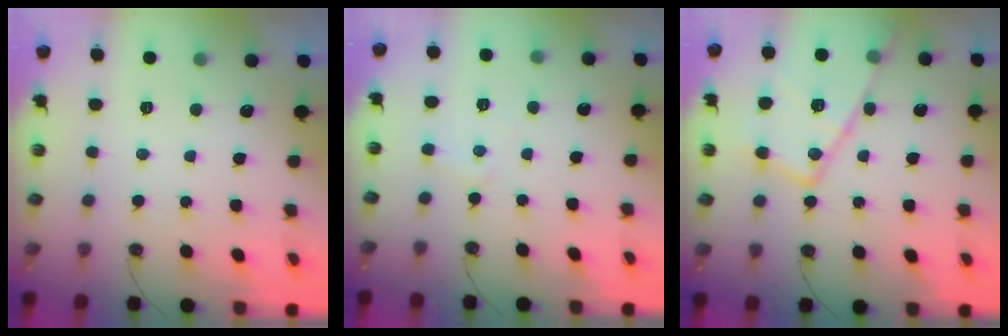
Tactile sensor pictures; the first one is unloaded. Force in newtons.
{"total": 3.7, "press": 3.6, "slide": 0.6}
{"total": 19.9, "press": 19.8, "slide": 1.8}